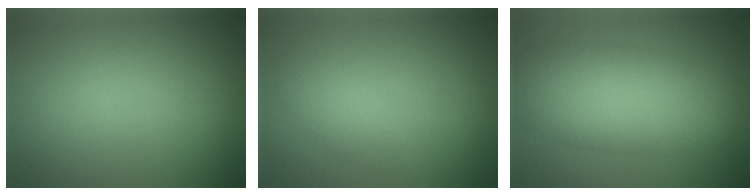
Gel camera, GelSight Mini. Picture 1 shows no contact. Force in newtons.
{"total": 1.6, "press": 1.6, "slide": 0.0}
{"total": 8.5, "press": 8.5, "slide": 0.4}